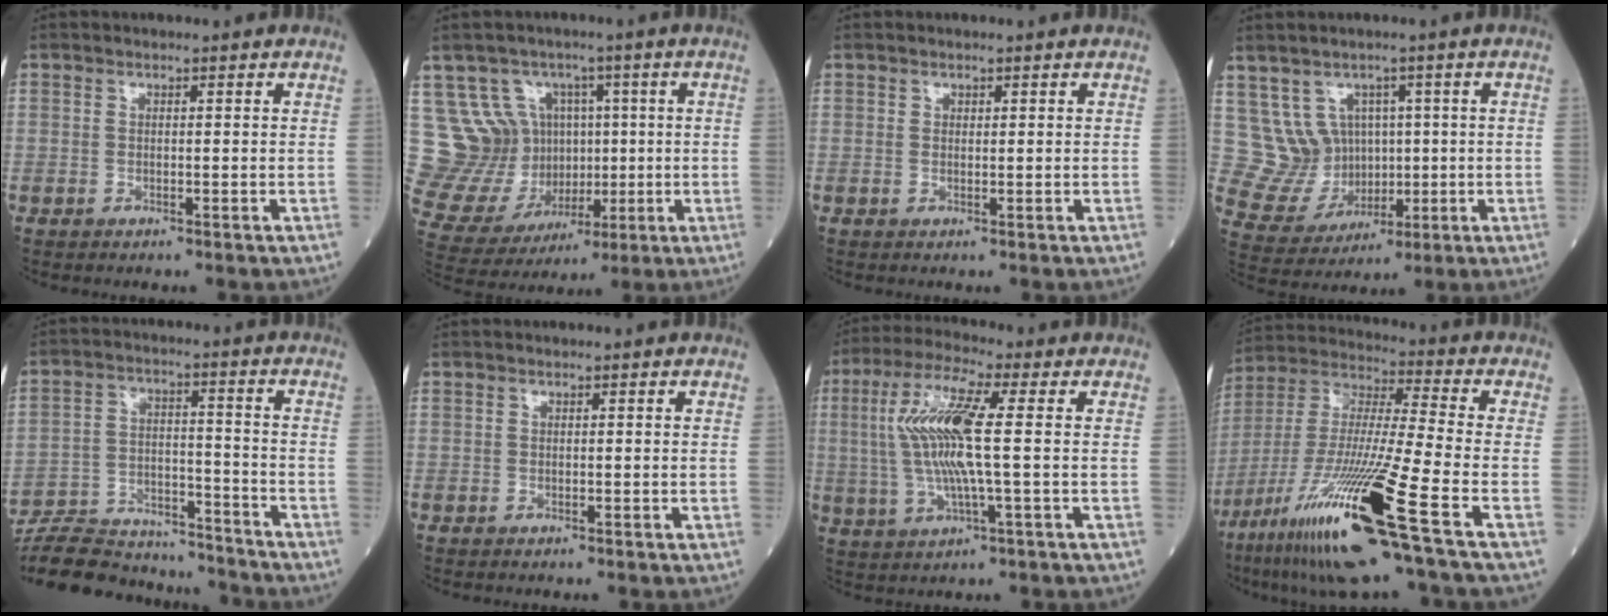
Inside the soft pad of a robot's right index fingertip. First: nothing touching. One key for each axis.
{"total": 13.5, "fx": 2.7, "fy": 11.9, "fz": 5.7, "tx": -0.122, "ty": 0.048, "tz": 0.088}
{"total": 0.6, "fx": 0.4, "fy": 0.3, "fz": 0.1, "tx": 0.002, "ty": -0.001, "tz": 0.007}
{"total": 8.3, "fx": 2.1, "fy": 7.6, "fz": 2.5, "tx": -0.053, "ty": 0.031, "tz": 0.067}
{"total": 19.7, "fx": -18.6, "fy": 3.5, "fz": 5.4, "tx": -0.130, "ty": 0.000, "tz": -0.285}
{"total": 0.0}
{"total": 11.6, "fx": 1.2, "fy": 1.0, "fz": 11.5, "tx": -0.247, "ty": 0.013, "tz": 0.022}
{"total": 21.7, "fx": -11.0, "fy": -0.4, "fz": 18.7, "tx": -0.382, "ty": -0.054, "tz": -0.206}